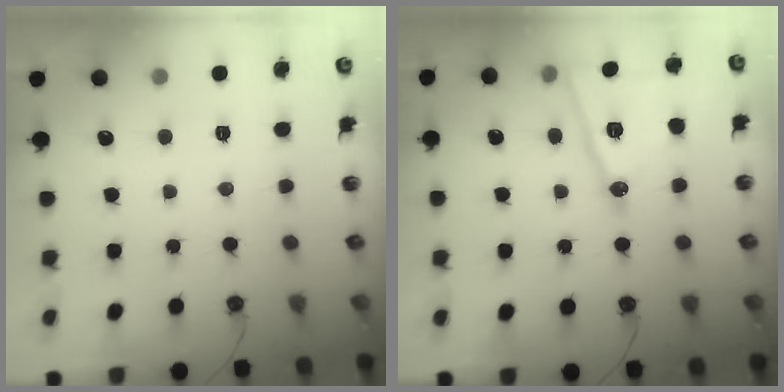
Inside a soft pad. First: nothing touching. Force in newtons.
{"total": 14.0, "press": 13.5, "slide": 3.7}